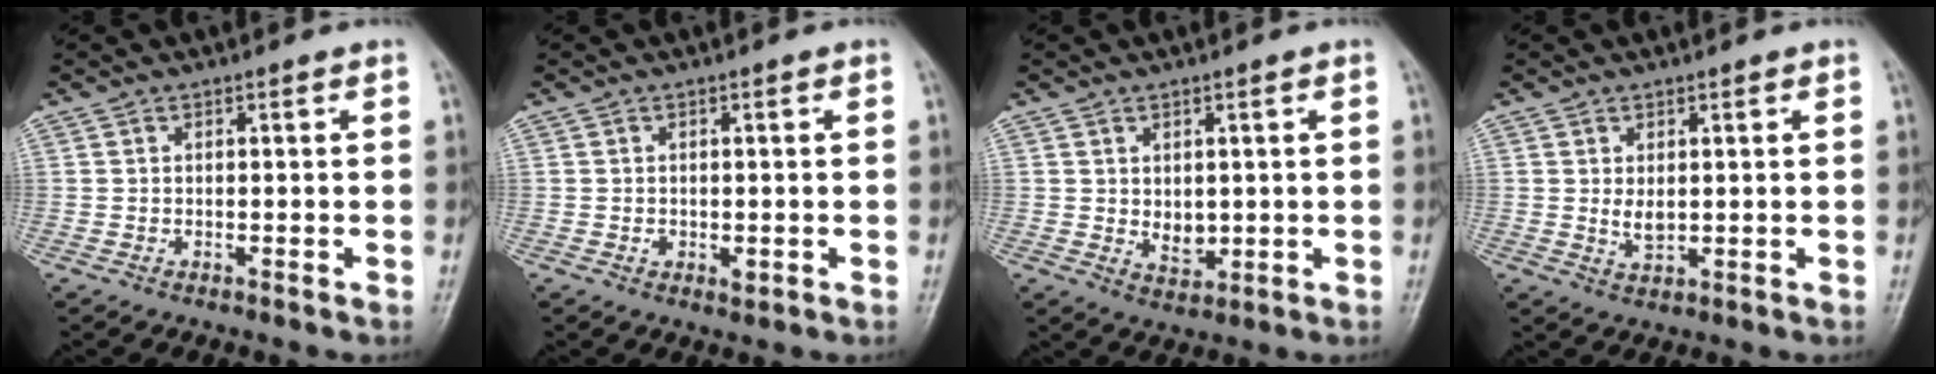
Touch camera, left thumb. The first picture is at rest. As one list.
[{"total": 1.9, "force": [-0.3, 1.3, 1.3], "torque": [-0.016, -0.003, -0.003]}, {"total": 3.9, "force": [0.4, 2.8, 2.7], "torque": [-0.027, -0.011, 0.017]}, {"total": 2.7, "force": [0.5, 1.6, 2.2], "torque": [-0.031, -0.009, 0.014]}]